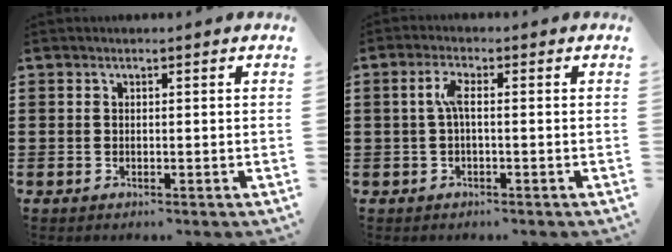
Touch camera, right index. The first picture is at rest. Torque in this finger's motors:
{"motor_torque": [0.66, -0.33, 0.12, 0.09]}